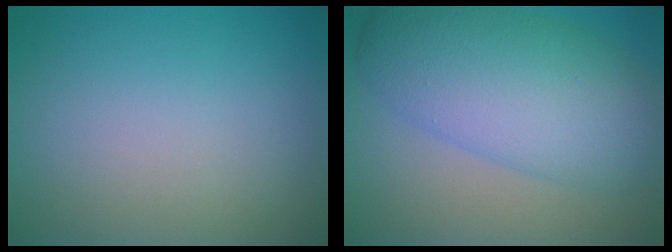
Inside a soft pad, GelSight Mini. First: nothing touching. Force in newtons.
{"total": 9.0, "press": 9.0, "slide": 0.2}